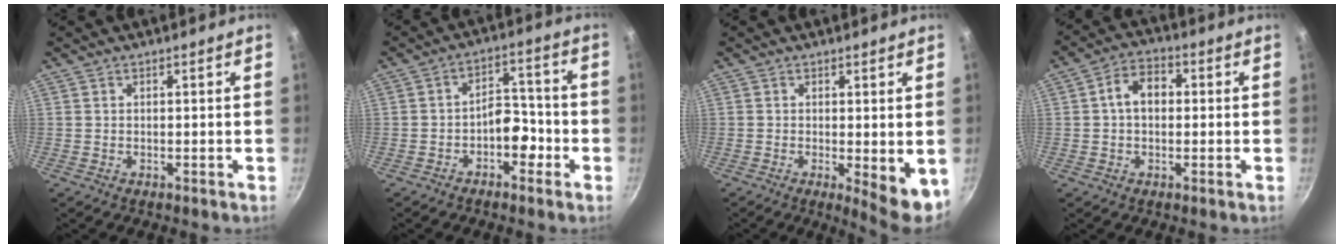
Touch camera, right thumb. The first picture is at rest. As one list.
[{"total": 6.0, "force": [-2.7, 3.7, 3.9], "torque": [-0.022, 0.042, -0.043]}, {"total": 6.6, "force": [-0.7, 1.9, 6.3], "torque": [-0.072, -0.011, -0.003]}, {"total": 8.7, "force": [0.8, 6.1, 6.1], "torque": [-0.067, 0.026, -0.001]}]